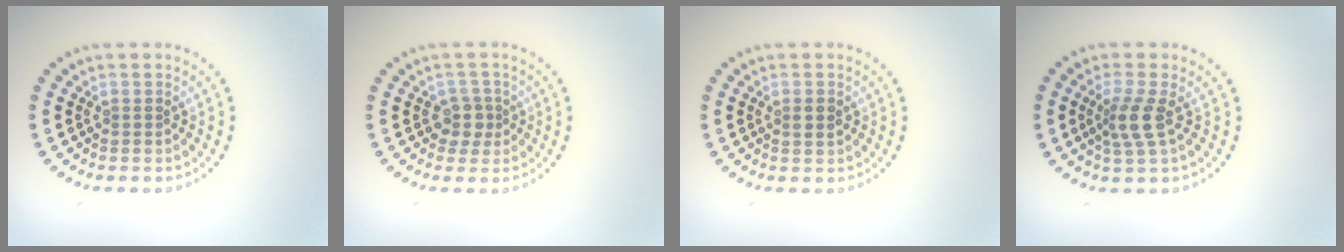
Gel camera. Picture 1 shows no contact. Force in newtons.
{"total": 1.9, "press": 1.5, "slide": 1.2}
{"total": 1.1, "press": 1.1, "slide": 0.3}
{"total": 2.7, "press": 2.1, "slide": 1.7}